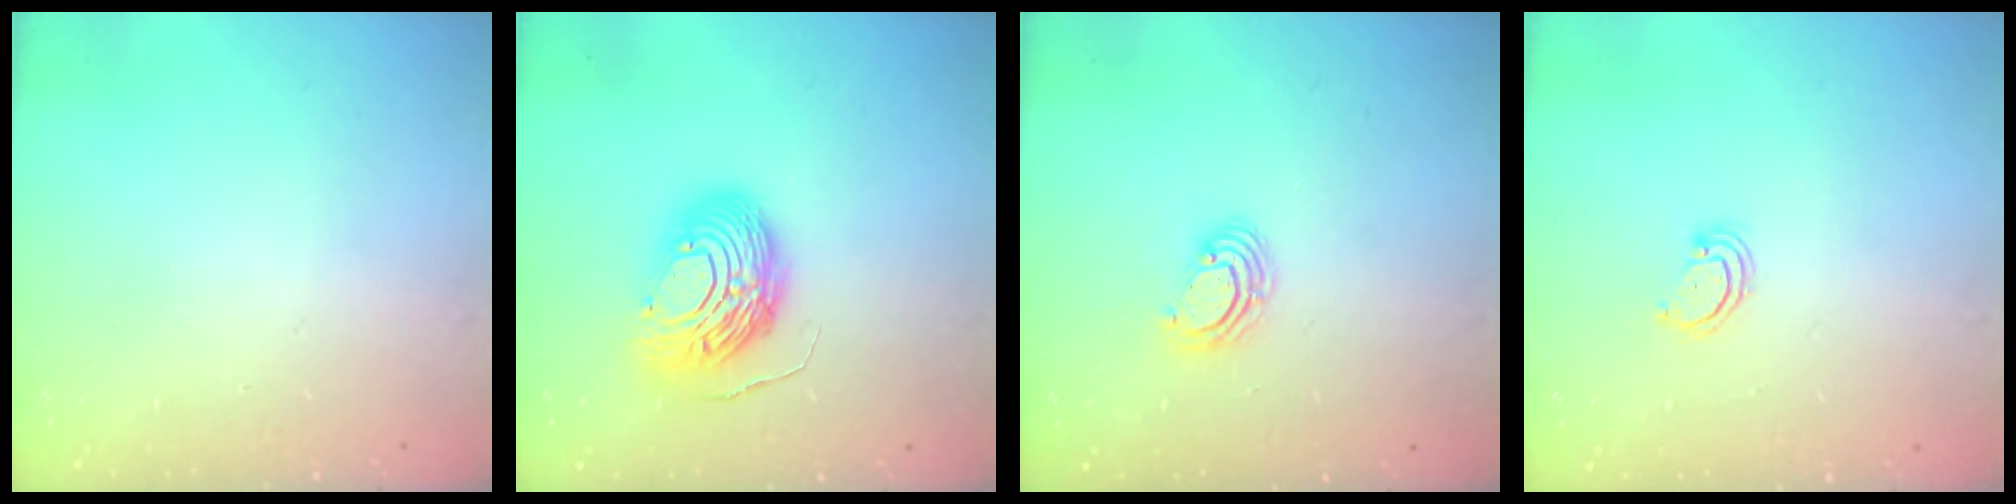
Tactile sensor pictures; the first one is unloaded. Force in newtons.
{"total": 13.1, "press": 13.1, "slide": 1.3}
{"total": 4.0, "press": 3.9, "slide": 0.2}
{"total": 3.1, "press": 3.1, "slide": 0.4}